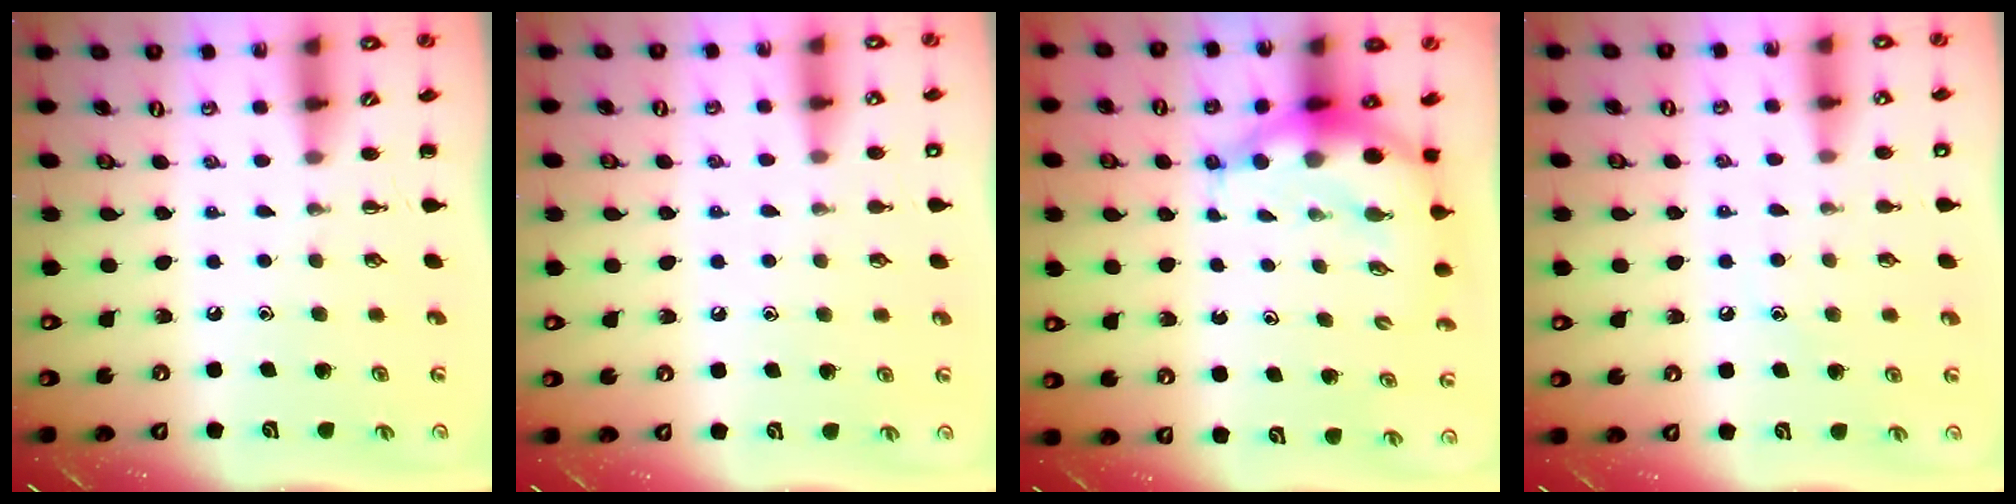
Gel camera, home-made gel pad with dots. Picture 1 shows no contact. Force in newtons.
{"total": 5.4, "press": 5.1, "slide": 1.7}
{"total": 8.5, "press": 8.2, "slide": 2.1}
{"total": 6.5, "press": 6.4, "slide": 1.4}